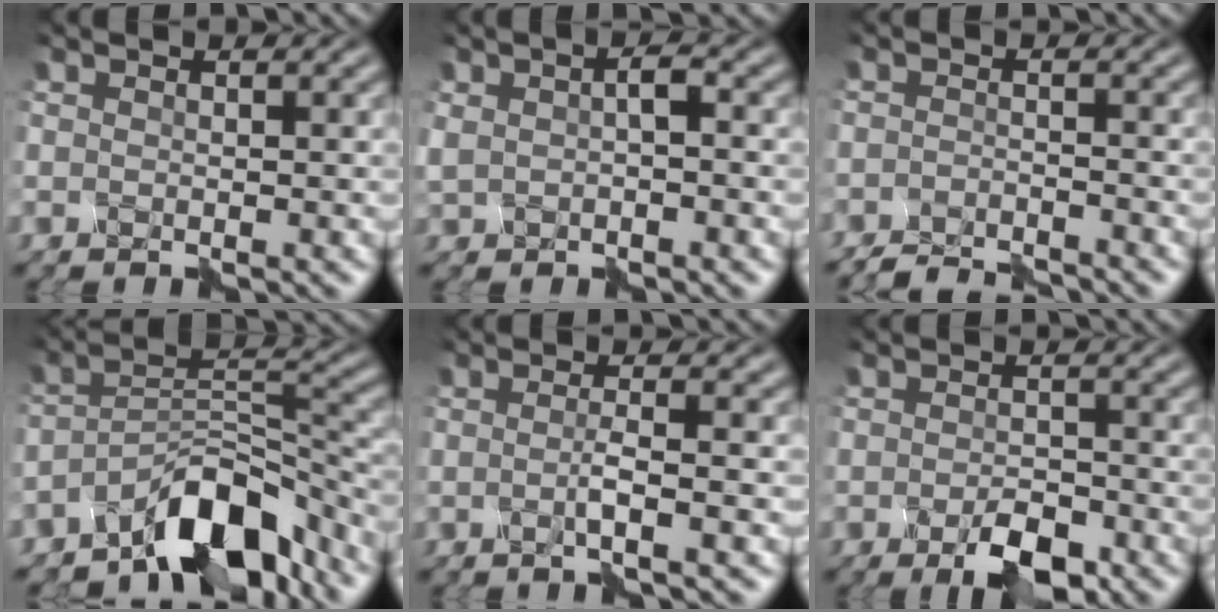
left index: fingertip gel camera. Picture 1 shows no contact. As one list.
[{"total": 1.3, "force": [-0.1, 0.7, 1.1], "torque": [-0.033, 0.008, -0.002]}, {"total": 3.5, "force": [-3.5, -0.3, 0.2], "torque": [-0.012, -0.004, -0.064]}, {"total": 7.9, "force": [-6.3, 2.2, 4.2], "torque": [-0.061, 0.018, -0.114]}, {"total": 1.7, "force": [-0.5, -0.3, 1.6], "torque": [-0.034, 0.000, -0.011]}, {"total": 2.7, "force": [-1.9, 0.7, 1.7], "torque": [-0.038, 0.001, -0.033]}]